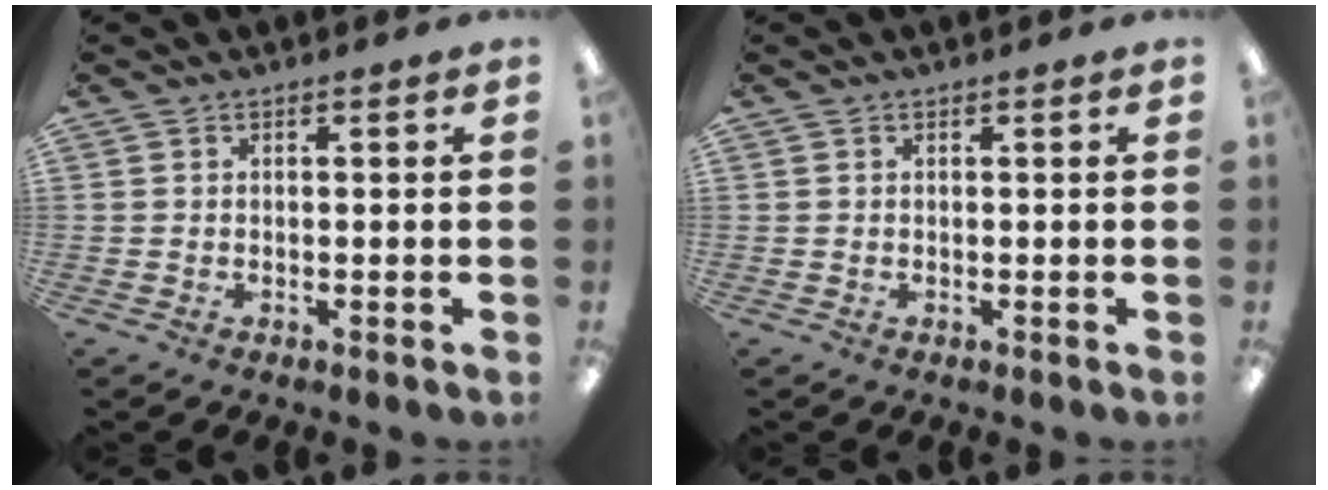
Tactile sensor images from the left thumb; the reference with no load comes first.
{"total": 0.0}